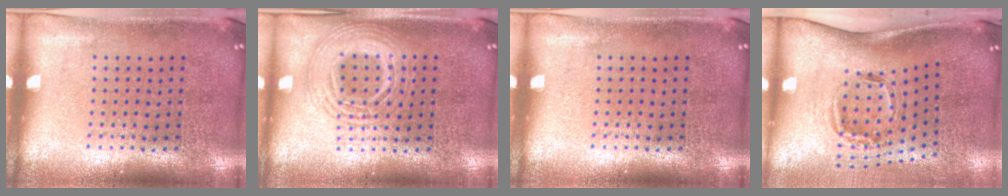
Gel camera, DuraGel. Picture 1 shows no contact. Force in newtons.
{"total": 2.6, "press": 2.6, "slide": 0.2}
{"total": 0.0}
{"total": 2.1, "press": 1.3, "slide": 1.6}